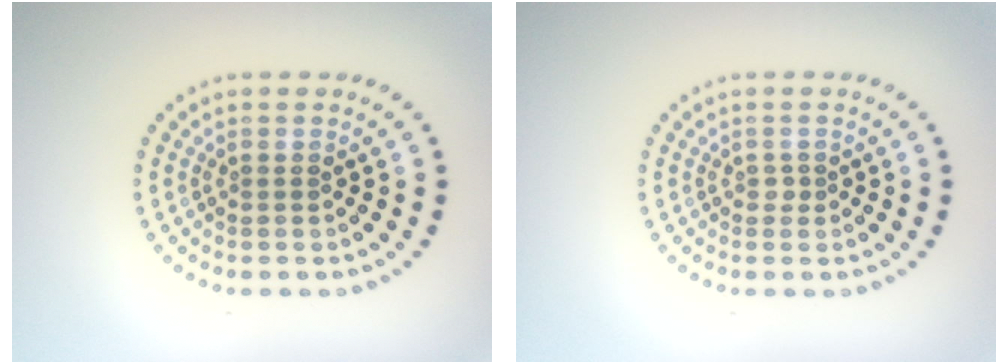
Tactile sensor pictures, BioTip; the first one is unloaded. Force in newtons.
{"total": 0.5, "press": 0.4, "slide": 0.3}